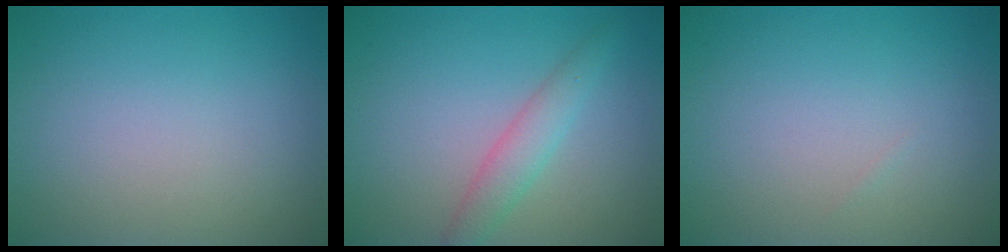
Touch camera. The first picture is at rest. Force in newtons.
{"total": 2.5, "press": 2.5, "slide": 0.1}
{"total": 0.0}